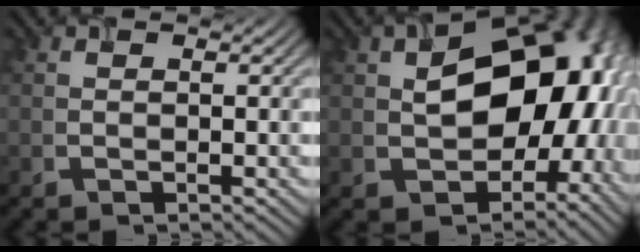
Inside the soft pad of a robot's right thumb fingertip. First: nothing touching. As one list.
[{"total": 17.4, "force": [0.7, 11.3, 13.2], "torque": [-0.160, -0.005, 0.015]}]